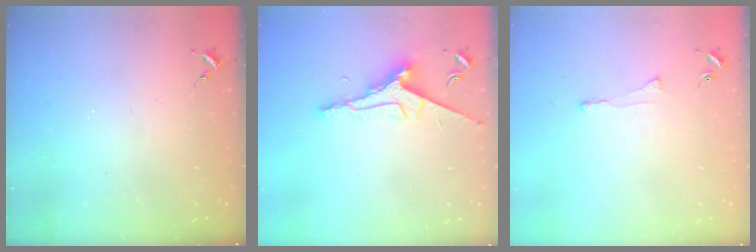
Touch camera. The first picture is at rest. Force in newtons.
{"total": 8.8, "press": 8.8, "slide": 0.6}
{"total": 5.1, "press": 5.1, "slide": 0.6}